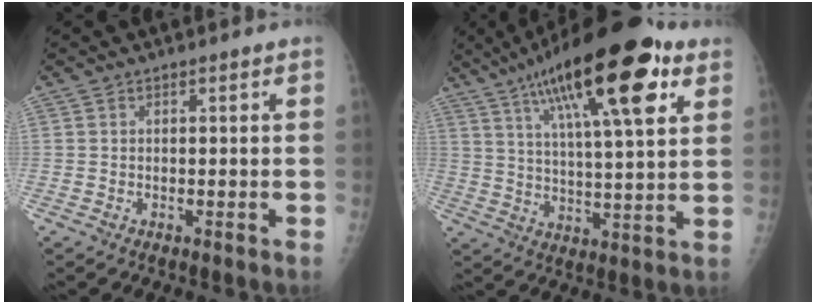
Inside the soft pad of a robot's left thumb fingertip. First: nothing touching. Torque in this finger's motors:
{"motor_torque": [0.98, 0.50, 1.81, -0.95, 0.51]}